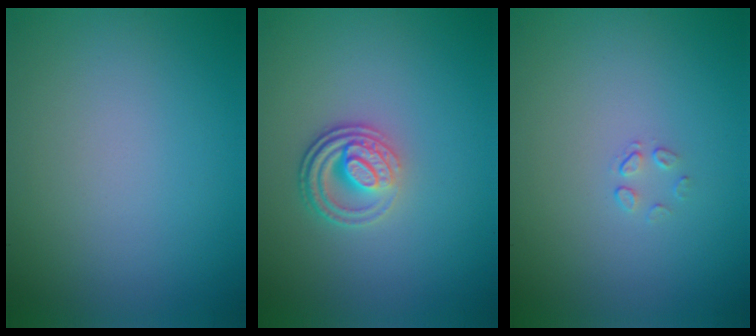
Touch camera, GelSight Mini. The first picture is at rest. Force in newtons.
{"total": 3.4, "press": 2.6, "slide": 2.2}
{"total": 0.7, "press": 0.4, "slide": 0.6}